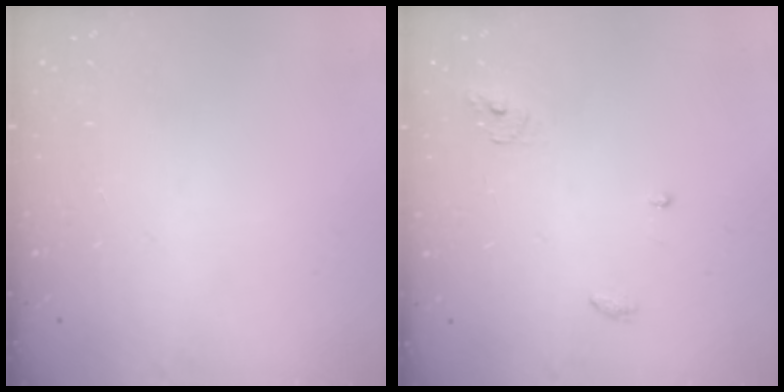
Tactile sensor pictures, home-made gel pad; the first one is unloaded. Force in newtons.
{"total": 3.9, "press": 3.9, "slide": 0.2}